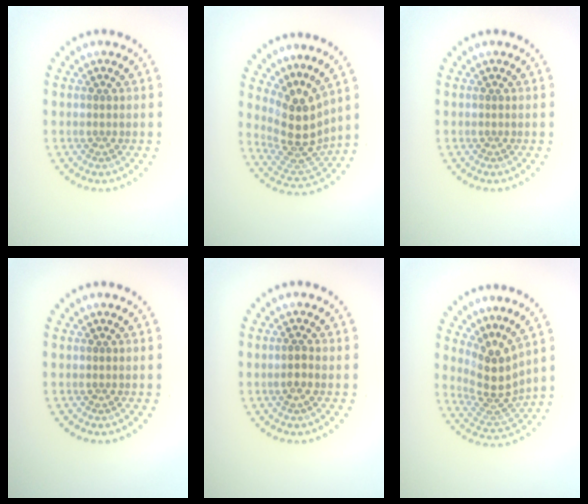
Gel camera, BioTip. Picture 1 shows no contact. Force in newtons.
{"total": 4.6, "press": 3.4, "slide": 3.0}
{"total": 0.0}
{"total": 0.0}
{"total": 0.7, "press": 0.7, "slide": 0.3}
{"total": 3.9, "press": 2.7, "slide": 2.8}